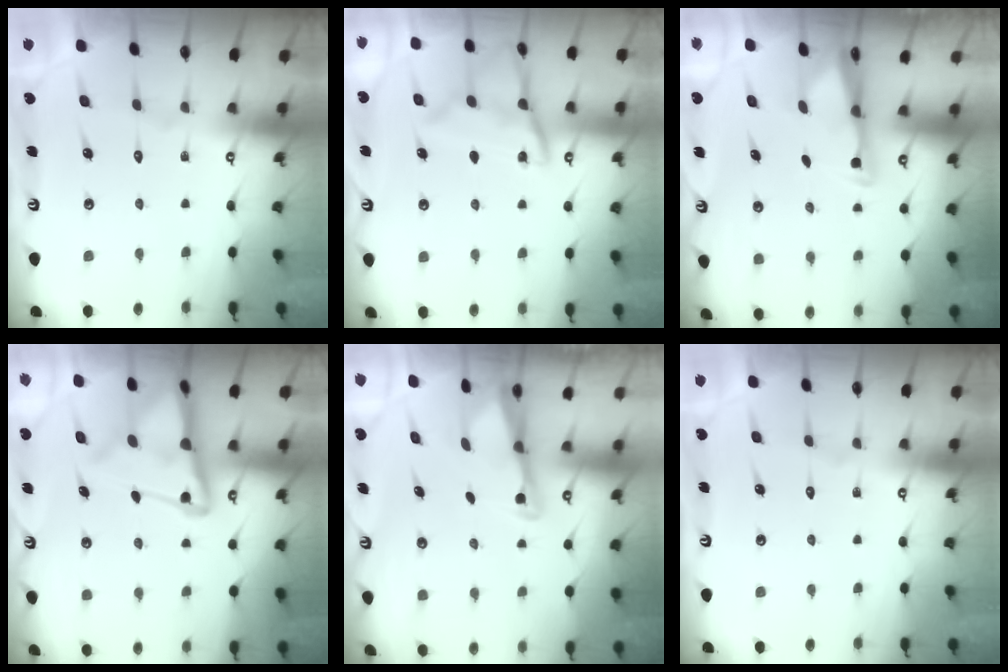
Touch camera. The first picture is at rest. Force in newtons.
{"total": 12.6, "press": 12.6, "slide": 1.1}
{"total": 2.9, "press": 2.9, "slide": 0.4}
{"total": 12.6, "press": 12.5, "slide": 1.2}
{"total": 2.9, "press": 2.9, "slide": 0.2}
{"total": 0.0}